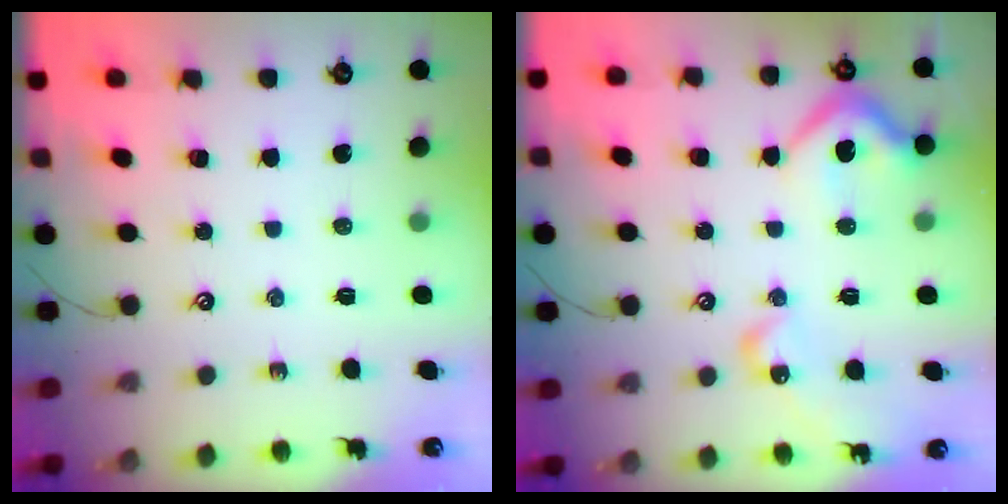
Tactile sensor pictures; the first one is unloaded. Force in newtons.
{"total": 15.1, "press": 15.0, "slide": 1.7}